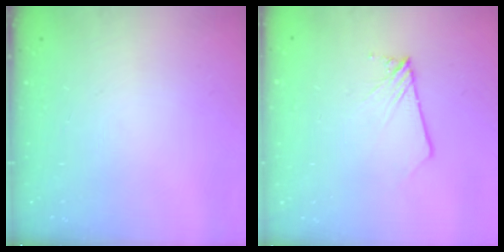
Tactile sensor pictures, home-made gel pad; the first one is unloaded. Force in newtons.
{"total": 2.0, "press": 2.0, "slide": 0.1}